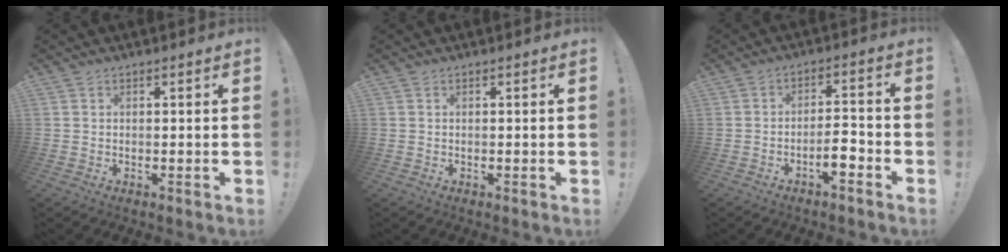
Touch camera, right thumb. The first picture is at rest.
{"total": 0.0}
{"total": 6.0, "force": [-3.2, 2.3, 4.5], "torque": [-0.058, 0.016, -0.054]}